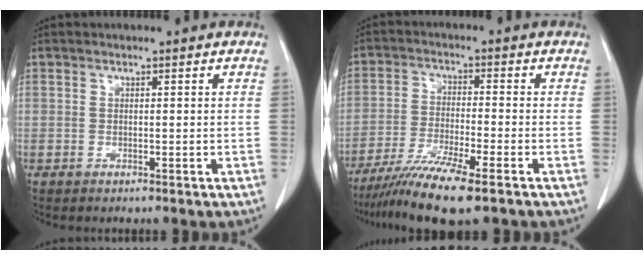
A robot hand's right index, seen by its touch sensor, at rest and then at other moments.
{"total": 10.4, "force": [-7.5, 0.0, 7.2], "torque": [-0.130, -0.028, -0.129]}